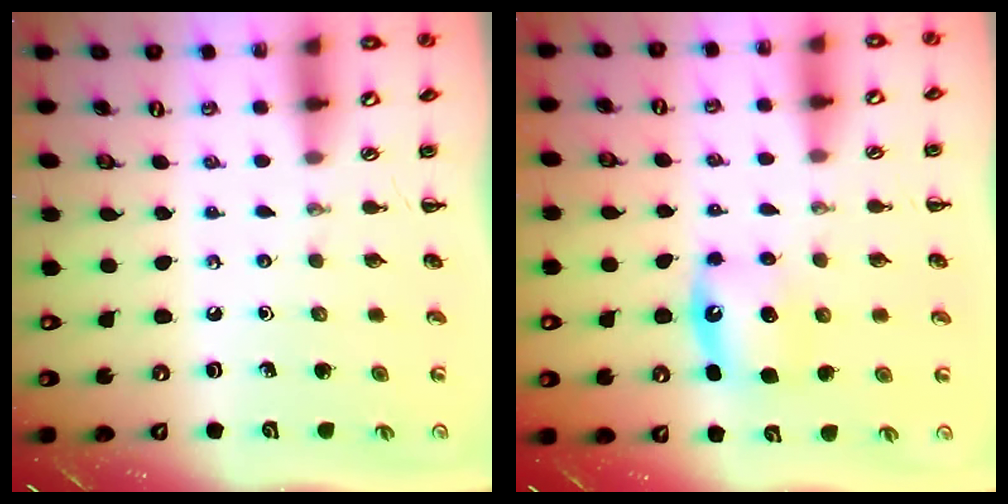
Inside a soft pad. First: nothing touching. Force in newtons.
{"total": 5.4, "press": 5.2, "slide": 1.2}